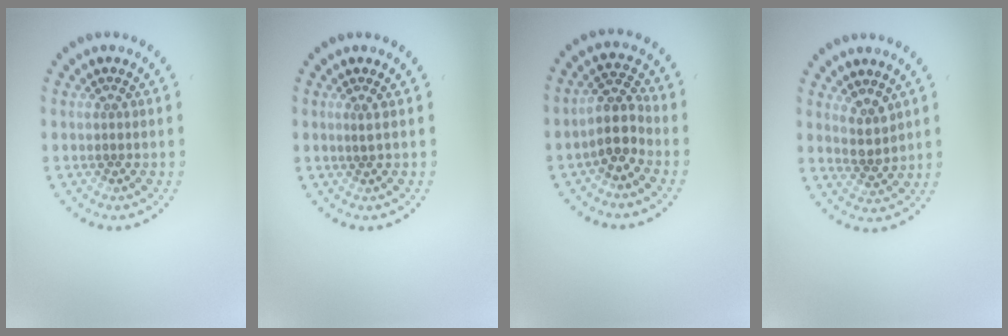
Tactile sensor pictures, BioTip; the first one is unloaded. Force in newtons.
{"total": 0.6, "press": 0.3, "slide": 0.5}
{"total": 2.9, "press": 2.3, "slide": 1.7}
{"total": 2.2, "press": 2.0, "slide": 1.0}